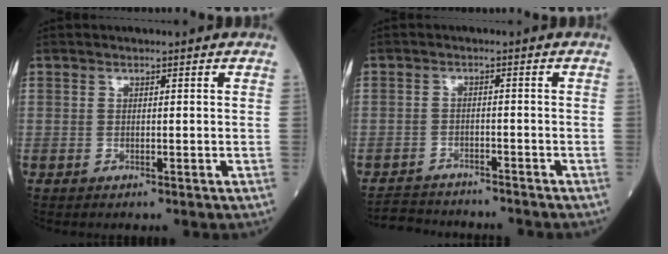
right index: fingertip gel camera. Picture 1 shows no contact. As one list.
[{"total": 5.7, "force": [-5.7, 1.0, 0.4], "torque": [-0.002, -0.006, -0.090]}]